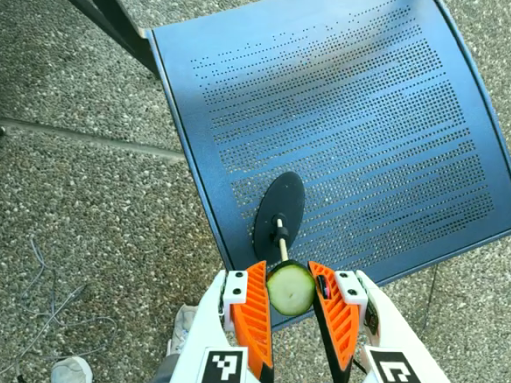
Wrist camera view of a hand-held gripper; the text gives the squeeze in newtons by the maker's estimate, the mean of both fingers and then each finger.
{"total": 8.9, "left": 8.1, "right": 9.7}